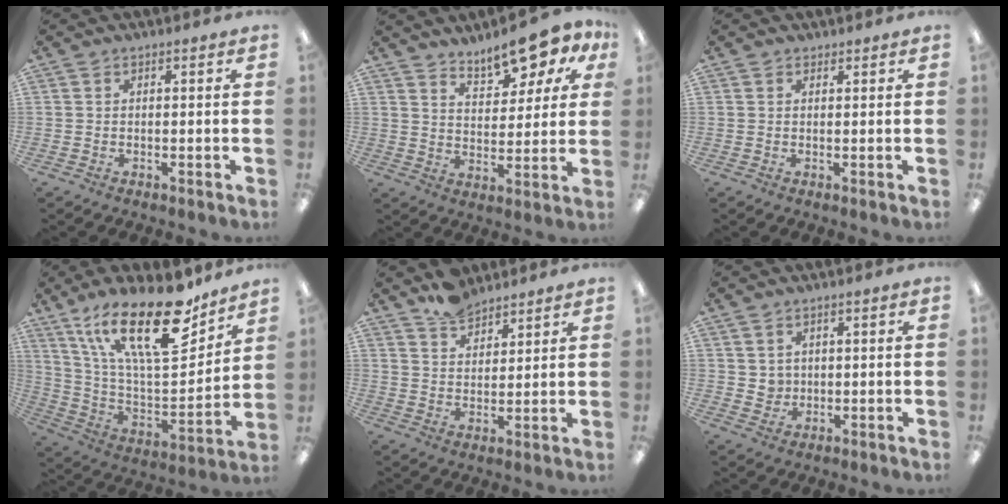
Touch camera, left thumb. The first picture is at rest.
{"total": 10.5, "force": [9.0, 3.6, 4.1], "torque": [-0.056, -0.061, 0.162]}
{"total": 0.9, "force": [0.9, 0.3, 0.0], "torque": [0.000, -0.001, 0.017]}
{"total": 25.2, "force": [15.9, 9.0, 17.4], "torque": [-0.299, -0.101, 0.270]}
{"total": 6.8, "force": [5.9, 2.9, 1.6], "torque": [-0.031, -0.035, 0.112]}
{"total": 2.9, "force": [1.5, 2.4, 0.0], "torque": [0.000, -0.003, 0.027]}